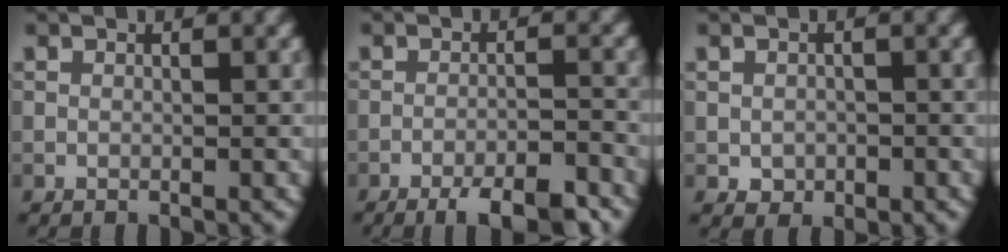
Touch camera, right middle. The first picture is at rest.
{"total": 6.1, "force": [-4.7, 1.3, 3.6], "torque": [-0.056, -0.008, -0.068]}
{"total": 1.5, "force": [-0.4, 1.3, 0.7], "torque": [-0.013, -0.005, -0.007]}